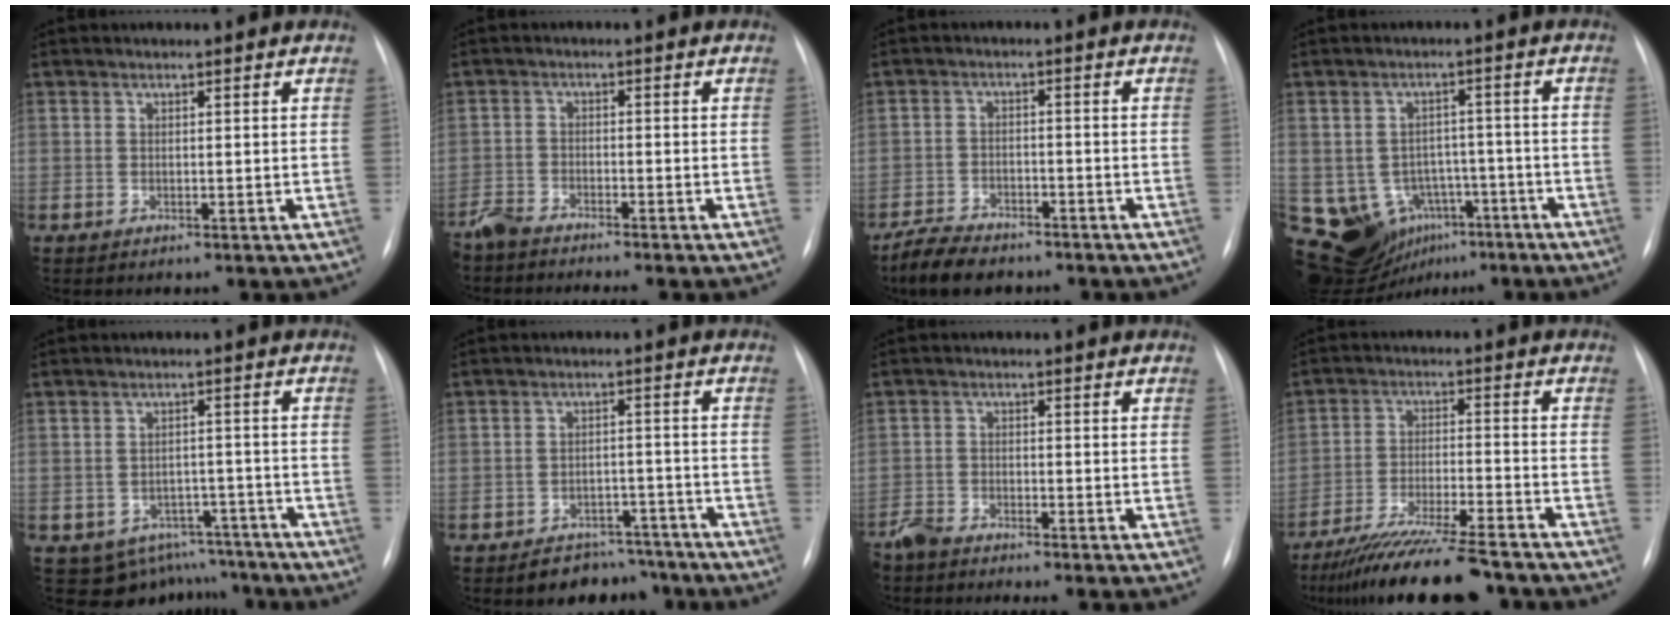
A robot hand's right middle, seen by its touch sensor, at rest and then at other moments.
{"total": 5.6, "force": [-5.3, 0.0, 1.6], "torque": [-0.018, -0.015, -0.091]}
{"total": 7.2, "force": [-6.1, 2.5, 3.0], "torque": [-0.058, -0.014, -0.106]}
{"total": 12.2, "force": [-5.6, 10.0, 4.2], "torque": [-0.077, 0.030, -0.070]}
{"total": 8.7, "force": [-7.1, 5.2, 0.0], "torque": [0.016, 0.031, -0.081]}
{"total": 6.5, "force": [-5.5, 3.4, 0.3], "torque": [0.017, 0.026, -0.079]}
{"total": 4.3, "force": [-4.2, -0.2, 1.0], "torque": [-0.011, -0.014, -0.073]}
{"total": 14.9, "force": [-12.9, 0.7, 7.4], "torque": [-0.125, -0.024, -0.210]}